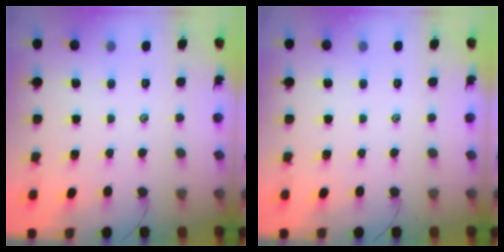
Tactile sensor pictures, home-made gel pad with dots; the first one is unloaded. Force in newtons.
{"total": 0.0}